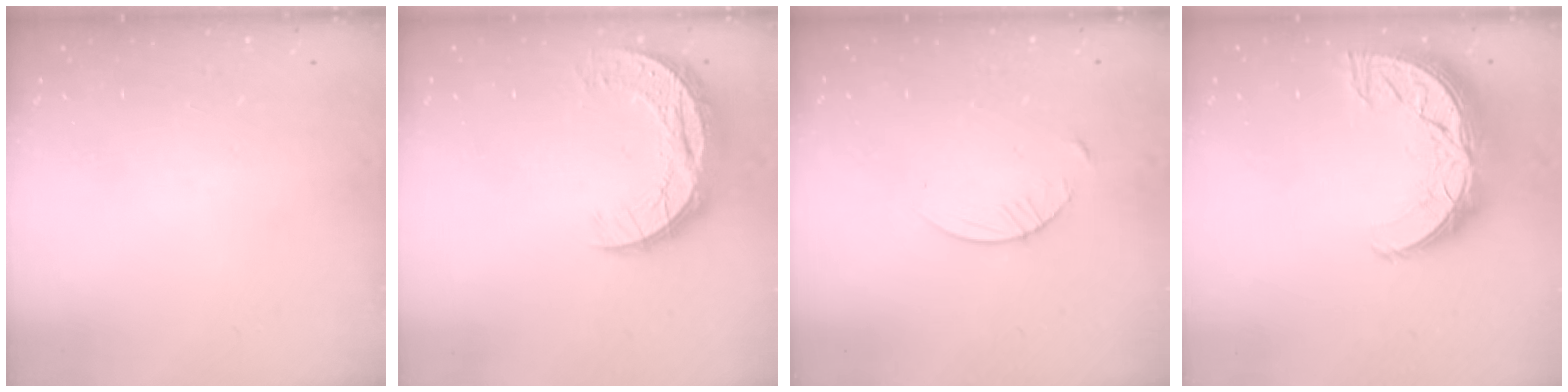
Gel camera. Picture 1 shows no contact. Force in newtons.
{"total": 10.9, "press": 10.9, "slide": 0.7}
{"total": 3.1, "press": 3.1, "slide": 0.4}
{"total": 14.7, "press": 14.7, "slide": 1.0}